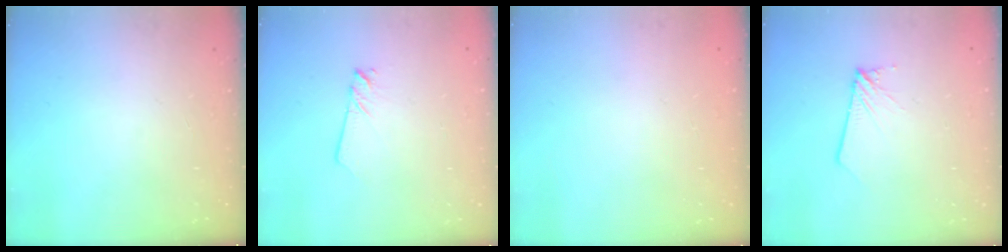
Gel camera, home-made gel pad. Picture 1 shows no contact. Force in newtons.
{"total": 1.7, "press": 1.7, "slide": 0.1}
{"total": 0.0}
{"total": 2.1, "press": 2.1, "slide": 0.2}